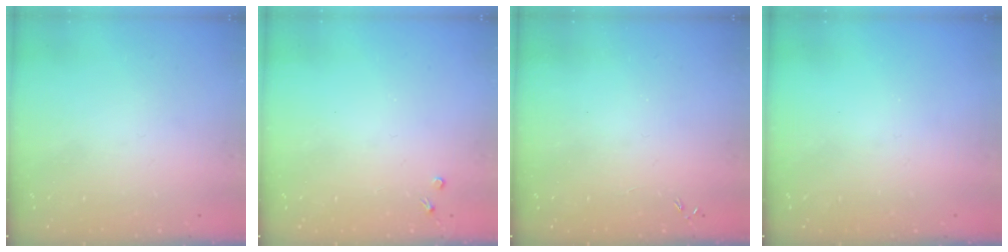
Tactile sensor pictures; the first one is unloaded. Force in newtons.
{"total": 2.7, "press": 2.7, "slide": 0.4}
{"total": 0.0}
{"total": 0.0}